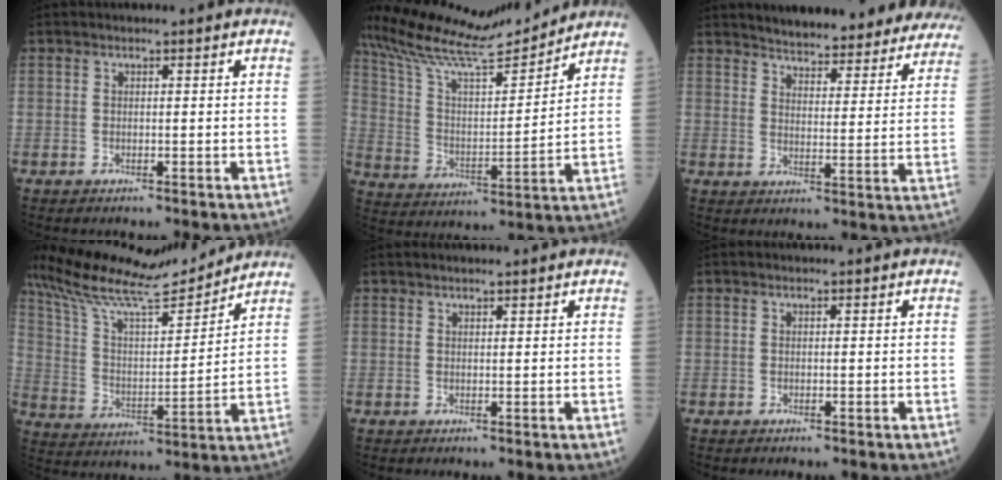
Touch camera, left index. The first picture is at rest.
{"total": 17.1, "force": [15.7, 1.6, 6.6], "torque": [-0.135, 0.008, 0.274]}
{"total": 25.1, "force": [23.2, 5.1, 8.1], "torque": [-0.103, -0.057, 0.273]}
{"total": 18.0, "force": [16.3, 2.0, 7.5], "torque": [-0.153, 0.012, 0.283]}
{"total": 3.0, "force": [2.5, 0.6, 1.4], "torque": [-0.019, 0.014, 0.040]}
{"total": 0.0}